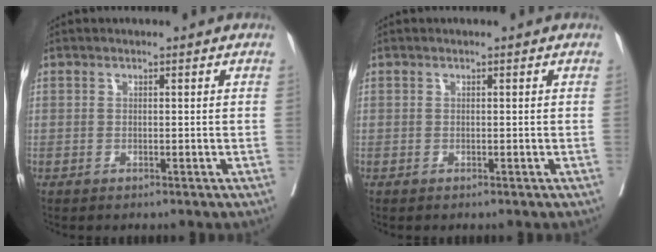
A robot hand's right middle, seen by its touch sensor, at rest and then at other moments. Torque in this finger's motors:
{"motor_torque": [0.05, -0.05, 0.00, 0.01]}